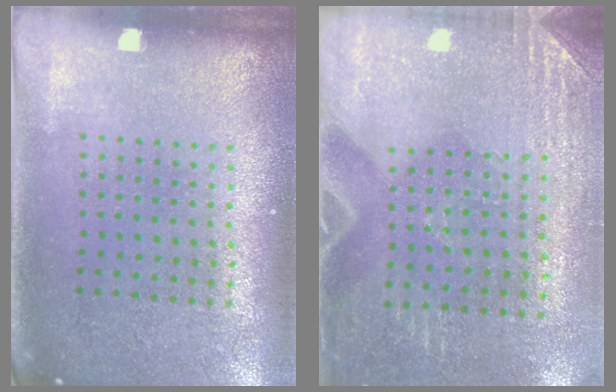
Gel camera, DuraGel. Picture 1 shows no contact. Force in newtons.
{"total": 2.8, "press": 2.6, "slide": 1.2}